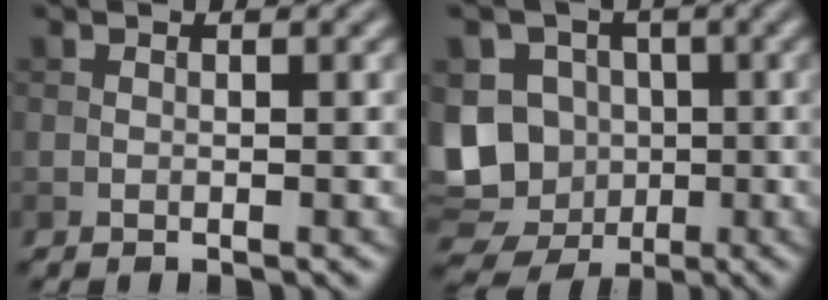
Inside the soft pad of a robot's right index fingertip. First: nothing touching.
{"total": 10.2, "force": [-1.2, 8.9, 4.8], "torque": [-0.062, -0.009, -0.036]}